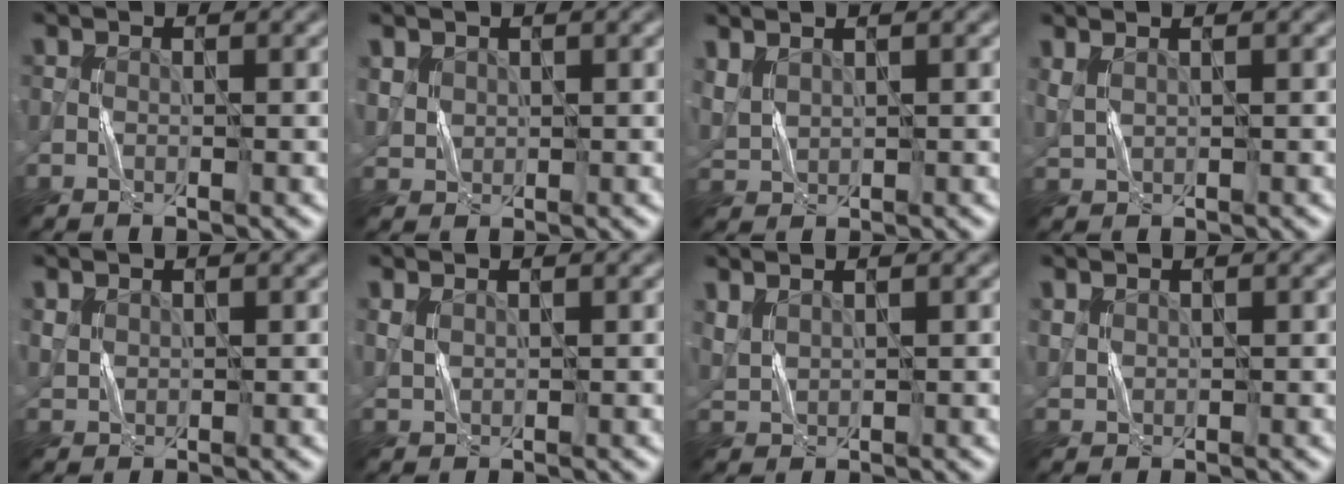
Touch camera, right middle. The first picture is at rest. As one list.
[{"total": 1.5, "force": [0.7, 1.2, 0.5], "torque": [-0.014, -0.003, 0.019]}, {"total": 2.3, "force": [1.5, 1.1, 1.3], "torque": [-0.037, 0.005, 0.039]}, {"total": 1.6, "force": [1.2, 0.4, 0.9], "torque": [-0.026, 0.002, 0.028]}, {"total": 0.9, "force": [0.6, 0.7, 0.3], "torque": [-0.008, -0.002, 0.016]}, {"total": 0.9, "force": [0.6, 0.4, 0.5], "torque": [-0.013, -0.001, 0.018]}, {"total": 1.9, "force": [1.5, 0.6, 0.9], "torque": [-0.029, 0.006, 0.034]}, {"total": 0.8, "force": [0.6, 0.6, 0.2], "torque": [-0.006, -0.001, 0.017]}]